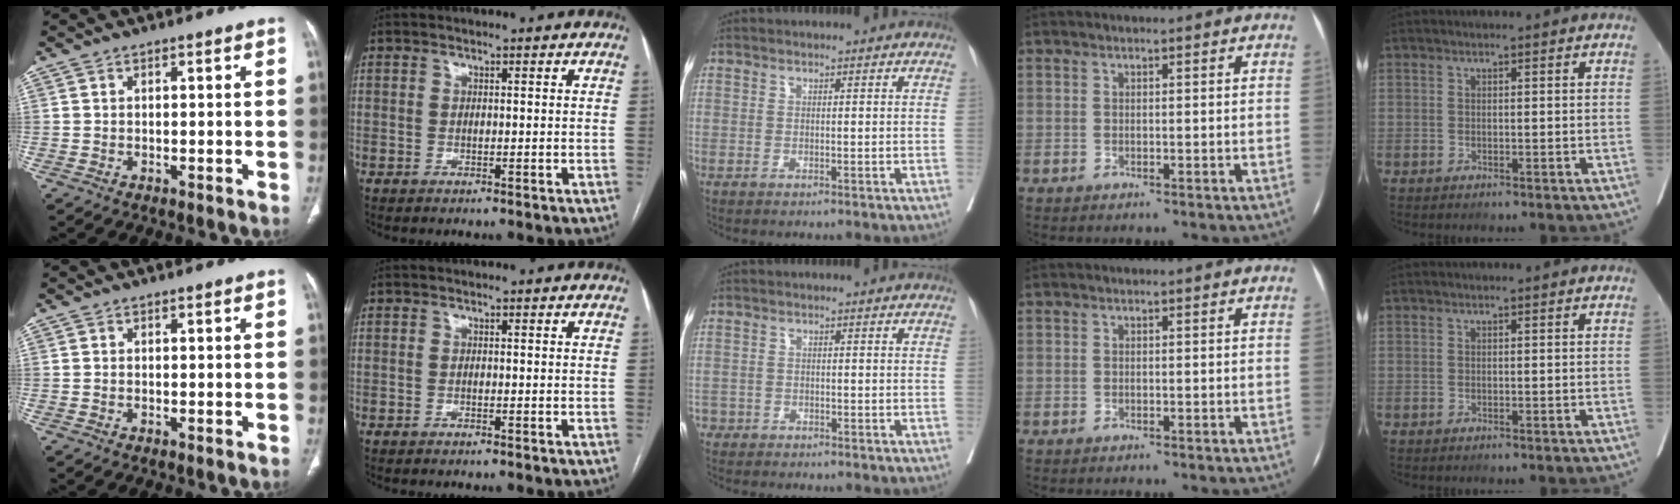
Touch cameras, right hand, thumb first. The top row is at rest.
{"middle": {"total": 1.9, "force": [-1.6, 0.9, -0.1], "torque": [-0.002, 0.000, -0.032]}}